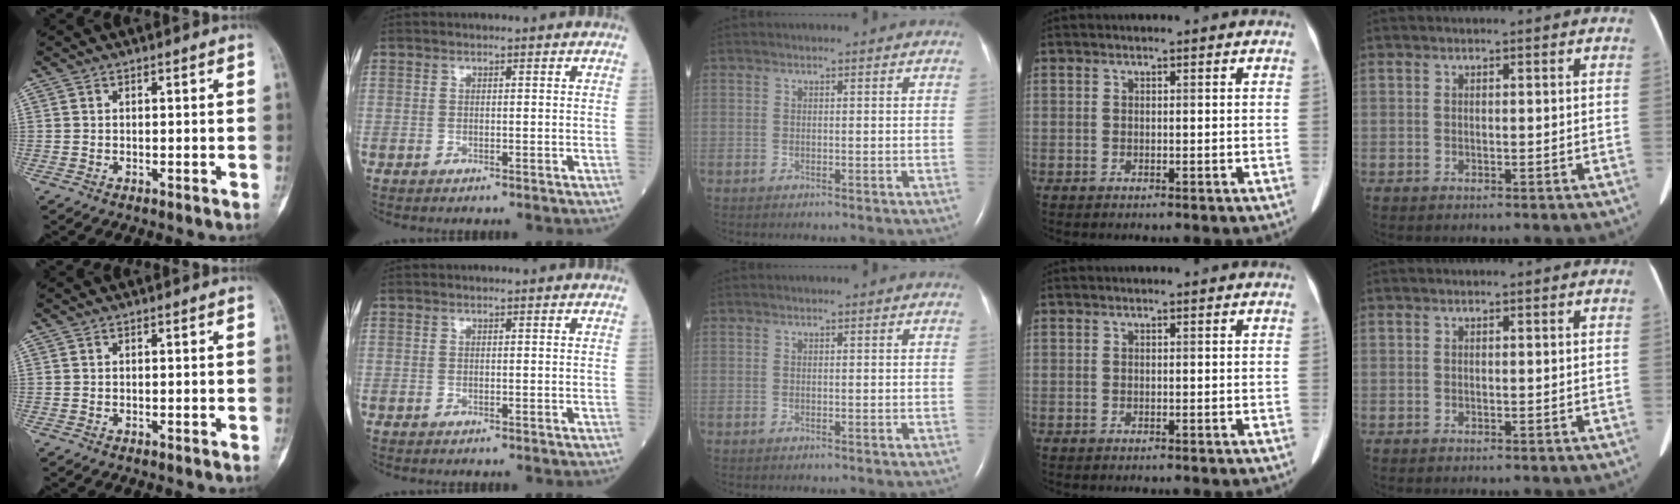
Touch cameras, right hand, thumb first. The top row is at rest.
{}